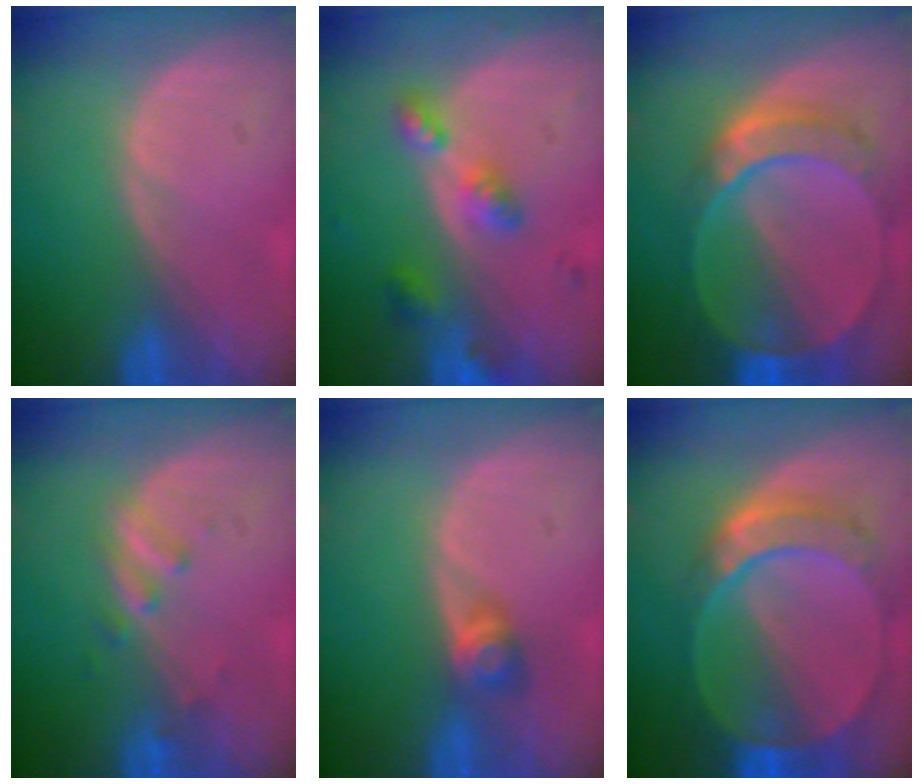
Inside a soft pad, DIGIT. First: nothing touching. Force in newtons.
{"total": 5.3, "press": 5.1, "slide": 1.4}
{"total": 9.8, "press": 8.4, "slide": 5.0}
{"total": 2.3, "press": 2.3, "slide": 0.3}
{"total": 3.0, "press": 2.6, "slide": 1.5}
{"total": 9.8, "press": 8.4, "slide": 5.0}